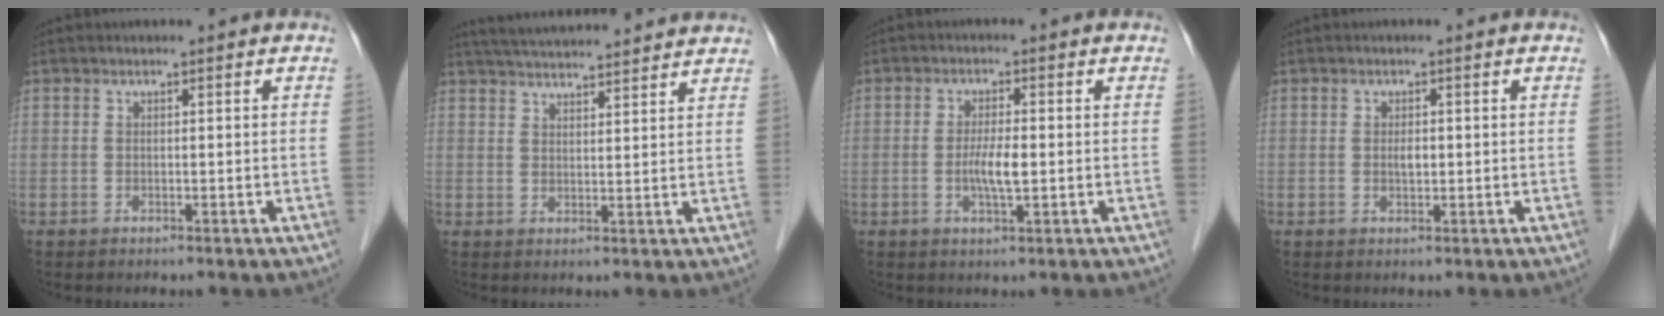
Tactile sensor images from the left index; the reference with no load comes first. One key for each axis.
{"total": 13.7, "fx": 12.8, "fy": 1.0, "fz": 4.8, "tx": -0.086, "ty": 0.035, "tz": 0.180}
{"total": 3.8, "fx": -0.7, "fy": 0.5, "fz": 3.7, "tx": -0.078, "ty": -0.008, "tz": -0.012}
{"total": 1.3, "fx": -0.1, "fy": 0.6, "fz": 1.1, "tx": -0.023, "ty": -0.004, "tz": -0.001}